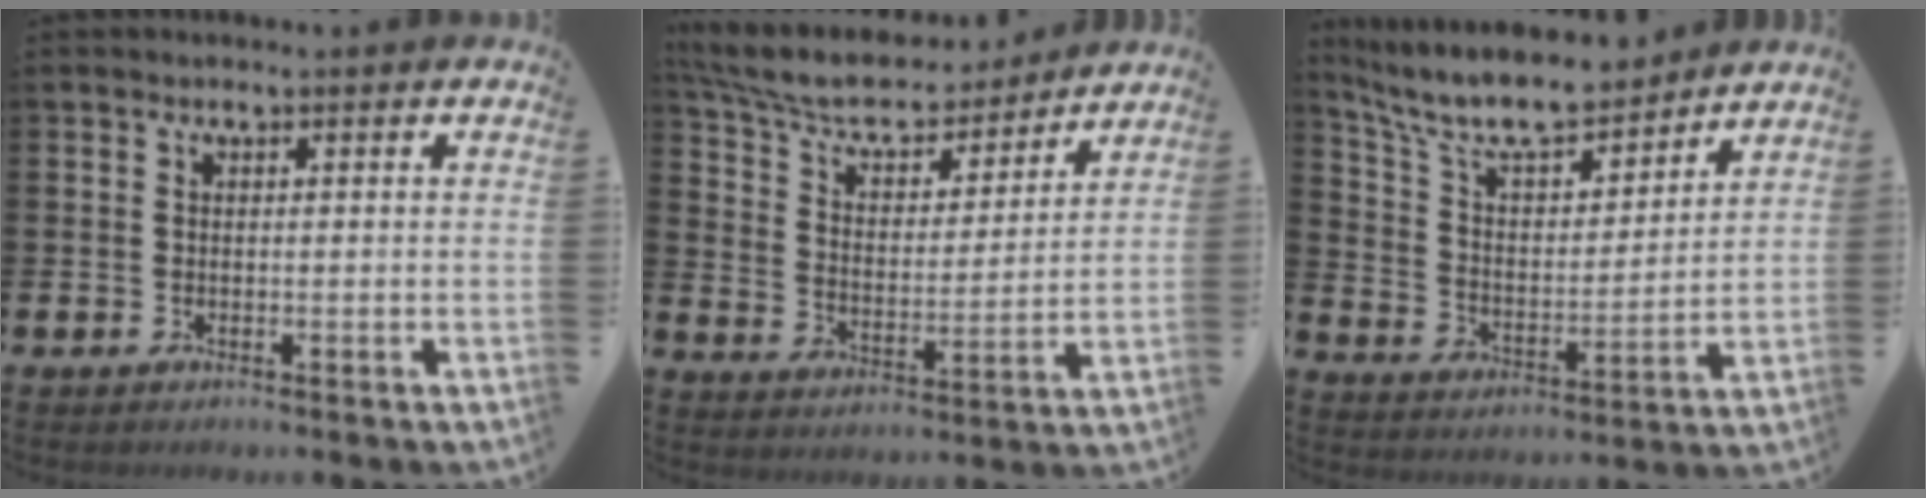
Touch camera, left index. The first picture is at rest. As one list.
[{"total": 8.0, "force": [7.2, 2.4, 2.4], "torque": [-0.091, -0.050, 0.125]}, {"total": 9.8, "force": [8.8, 2.4, 3.6], "torque": [-0.103, -0.058, 0.154]}]